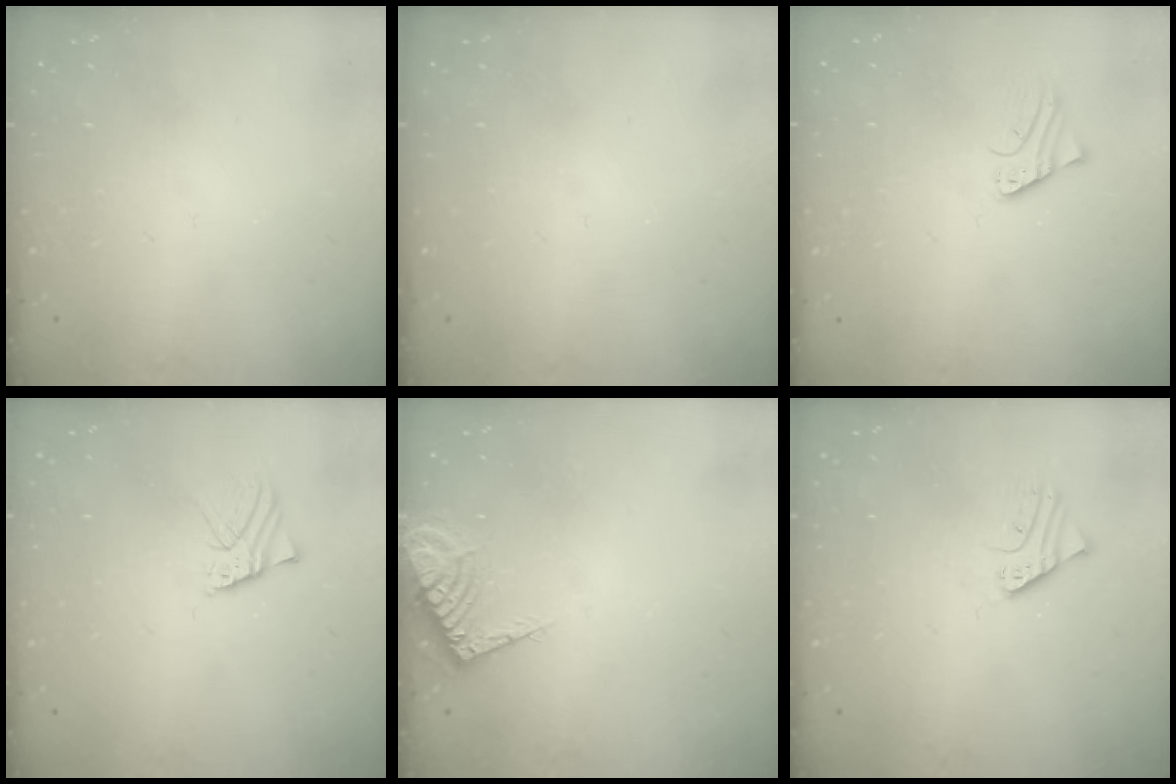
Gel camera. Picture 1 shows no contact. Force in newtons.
{"total": 0.0}
{"total": 1.8, "press": 1.7, "slide": 0.1}
{"total": 2.1, "press": 2.1, "slide": 0.0}
{"total": 8.7, "press": 8.7, "slide": 0.4}
{"total": 2.5, "press": 2.5, "slide": 0.2}